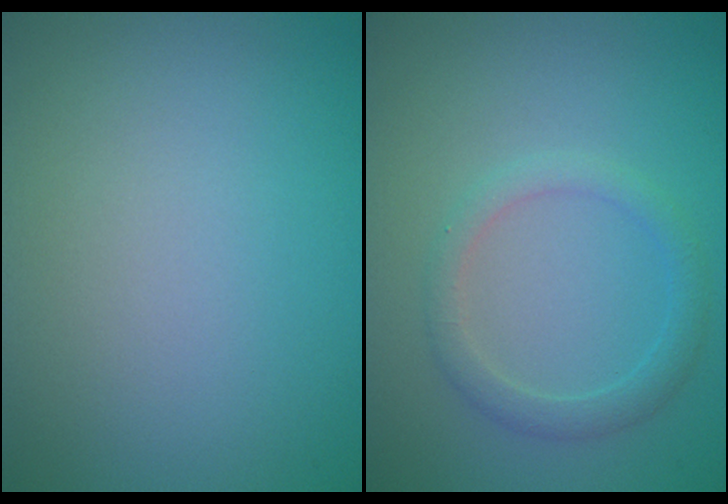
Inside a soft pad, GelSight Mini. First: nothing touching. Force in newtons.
{"total": 2.0, "press": 2.0, "slide": 0.1}